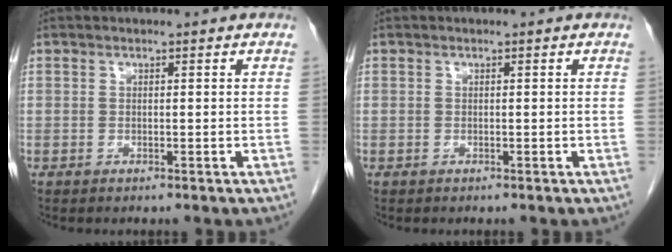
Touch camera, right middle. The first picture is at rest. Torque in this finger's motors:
{"motor_torque": [0.03, 0.03, 0.00, -0.01]}